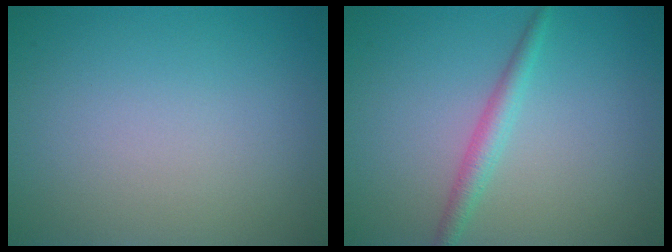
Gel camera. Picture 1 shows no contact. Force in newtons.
{"total": 2.1, "press": 2.1, "slide": 0.1}